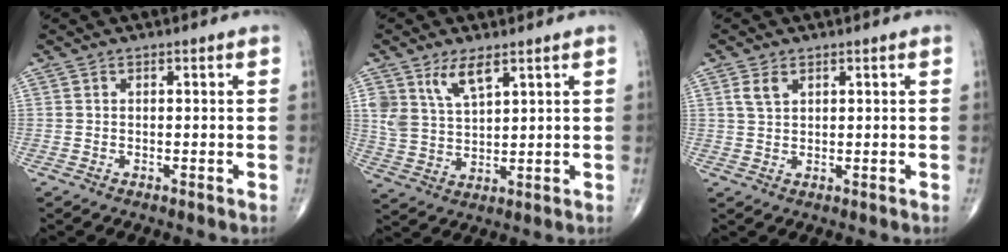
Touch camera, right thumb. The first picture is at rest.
{"total": 6.7, "force": [4.2, 2.8, 4.5], "torque": [-0.081, -0.024, 0.088]}
{"total": 2.7, "force": [1.4, 1.6, 1.7], "torque": [-0.033, 0.001, 0.033]}